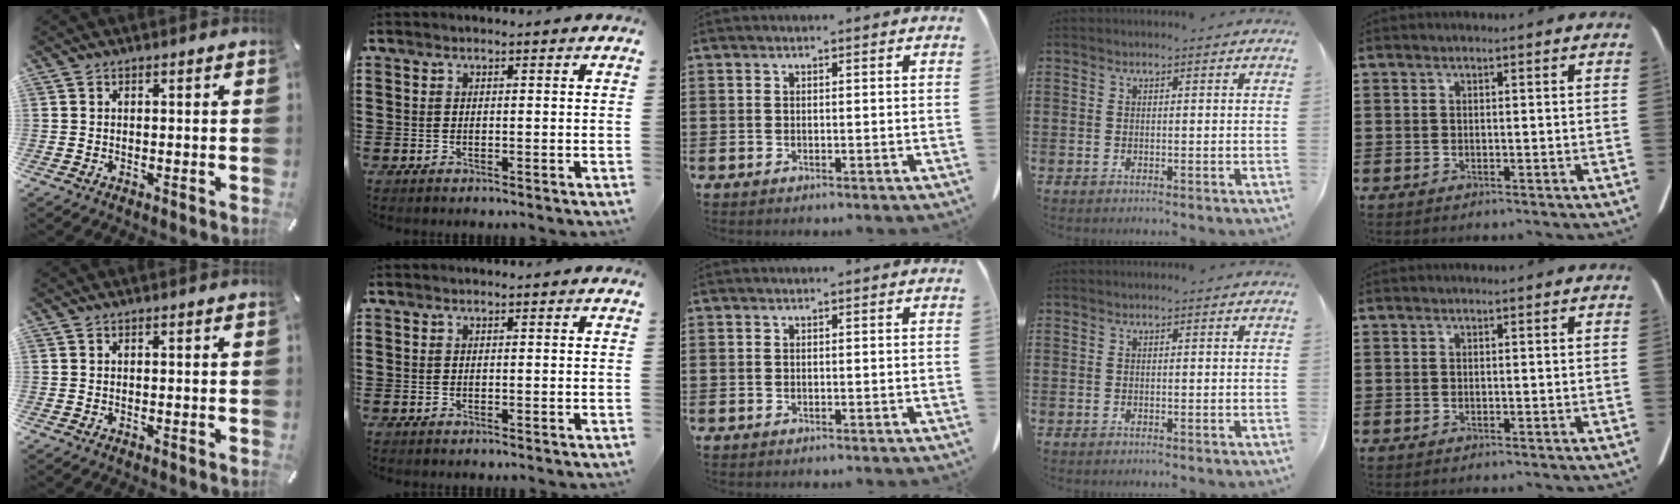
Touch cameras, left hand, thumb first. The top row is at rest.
{}